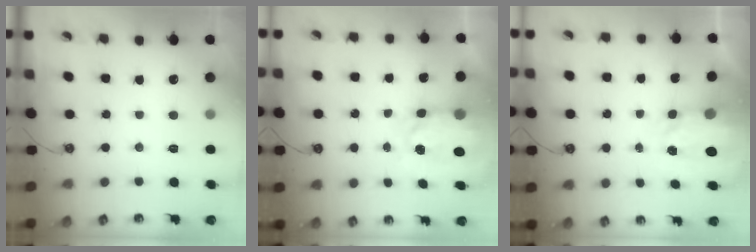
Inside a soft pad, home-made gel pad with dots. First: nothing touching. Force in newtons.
{"total": 6.8, "press": 6.7, "slide": 0.6}
{"total": 4.0, "press": 3.9, "slide": 0.5}